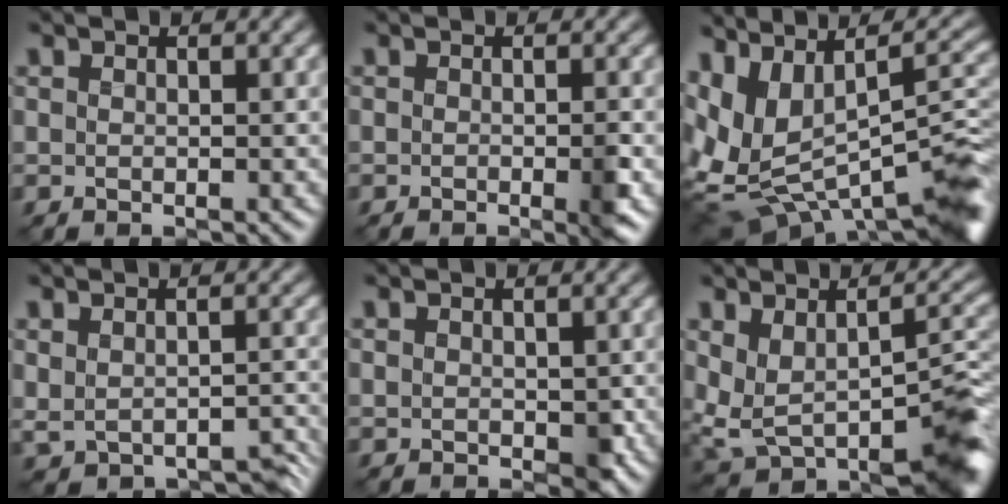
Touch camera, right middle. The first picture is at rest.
{"total": 1.5, "force": [-0.8, 0.3, 1.3], "torque": [-0.021, -0.005, -0.013]}
{"total": 13.2, "force": [-3.4, 7.1, 10.7], "torque": [-0.205, -0.023, -0.014]}
{"total": 4.4, "force": [-1.4, 2.7, 3.2], "torque": [-0.042, -0.016, -0.006]}
{"total": 2.3, "force": [-0.1, 1.5, 1.8], "torque": [-0.033, -0.005, 0.000]}
{"total": 10.4, "force": [-2.2, 5.2, 8.7], "torque": [-0.155, -0.030, -0.025]}